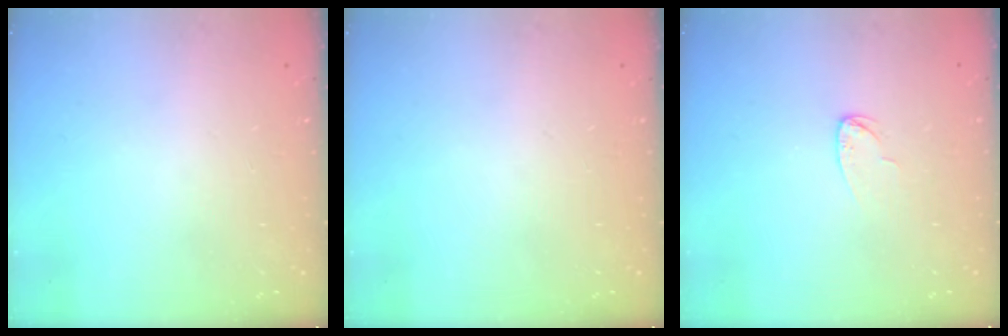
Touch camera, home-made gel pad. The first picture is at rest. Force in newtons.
{"total": 0.0}
{"total": 3.9, "press": 3.9, "slide": 0.3}